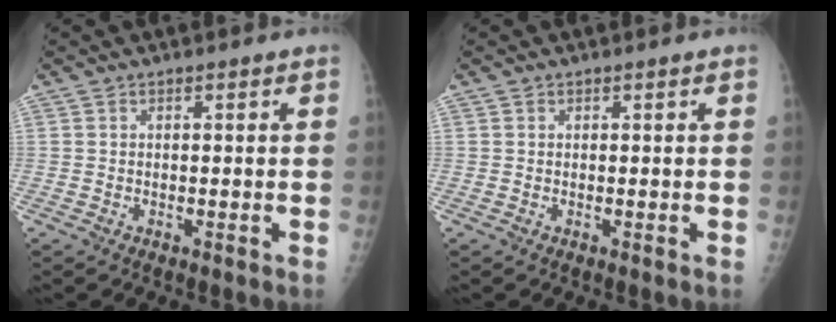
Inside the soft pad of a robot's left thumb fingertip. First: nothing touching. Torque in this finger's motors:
{"motor_torque": [0.08, 0.18, 0.01, -0.01, 0.00]}